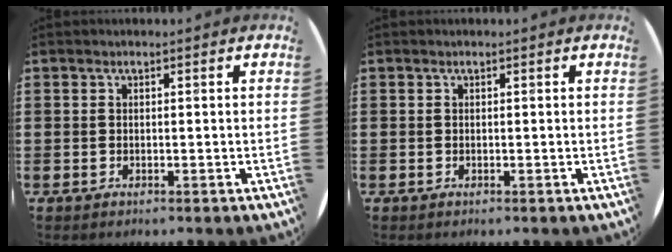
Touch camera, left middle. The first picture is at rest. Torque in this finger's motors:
{"motor_torque": [0.00, 0.00, 0.00, -0.01]}